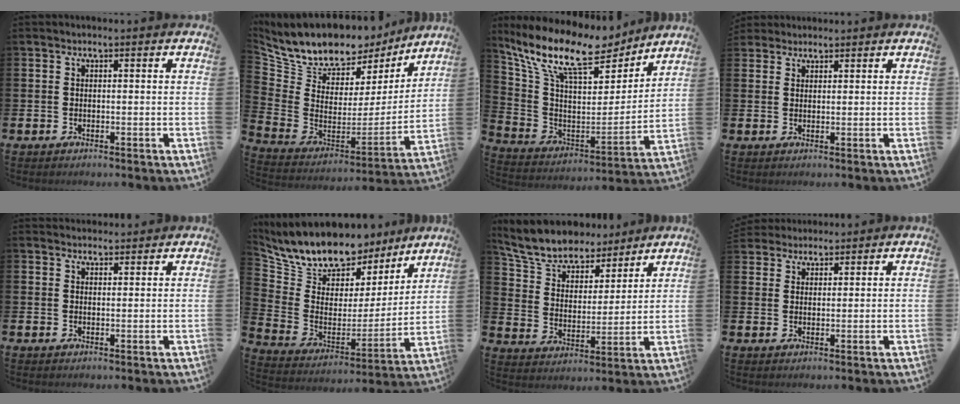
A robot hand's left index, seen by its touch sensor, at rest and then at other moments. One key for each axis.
{"total": 10.8, "fx": 9.5, "fy": 4.4, "fz": 2.5, "tx": -0.111, "ty": -0.055, "tz": 0.171}
{"total": 12.8, "fx": 10.3, "fy": 4.6, "fz": 6.0, "tx": -0.163, "ty": -0.059, "tz": 0.180}
{"total": 2.4, "fx": 2.2, "fy": 0.9, "fz": 0.0, "tx": 0.003, "ty": -0.004, "tz": 0.040}
{"total": 2.4, "fx": 2.3, "fy": 0.6, "fz": 0.0, "tx": 0.008, "ty": -0.011, "tz": 0.040}
{"total": 11.6, "fx": 10.8, "fy": 3.8, "fz": 1.5, "tx": -0.093, "ty": -0.078, "tz": 0.194}
{"total": 8.6, "fx": 8.0, "fy": 2.8, "fz": 1.7, "tx": -0.079, "ty": -0.053, "tz": 0.145}
{"total": 3.3, "fx": 3.2, "fy": 0.9, "fz": -0.4, "tx": -0.002, "ty": -0.010, "tz": 0.060}